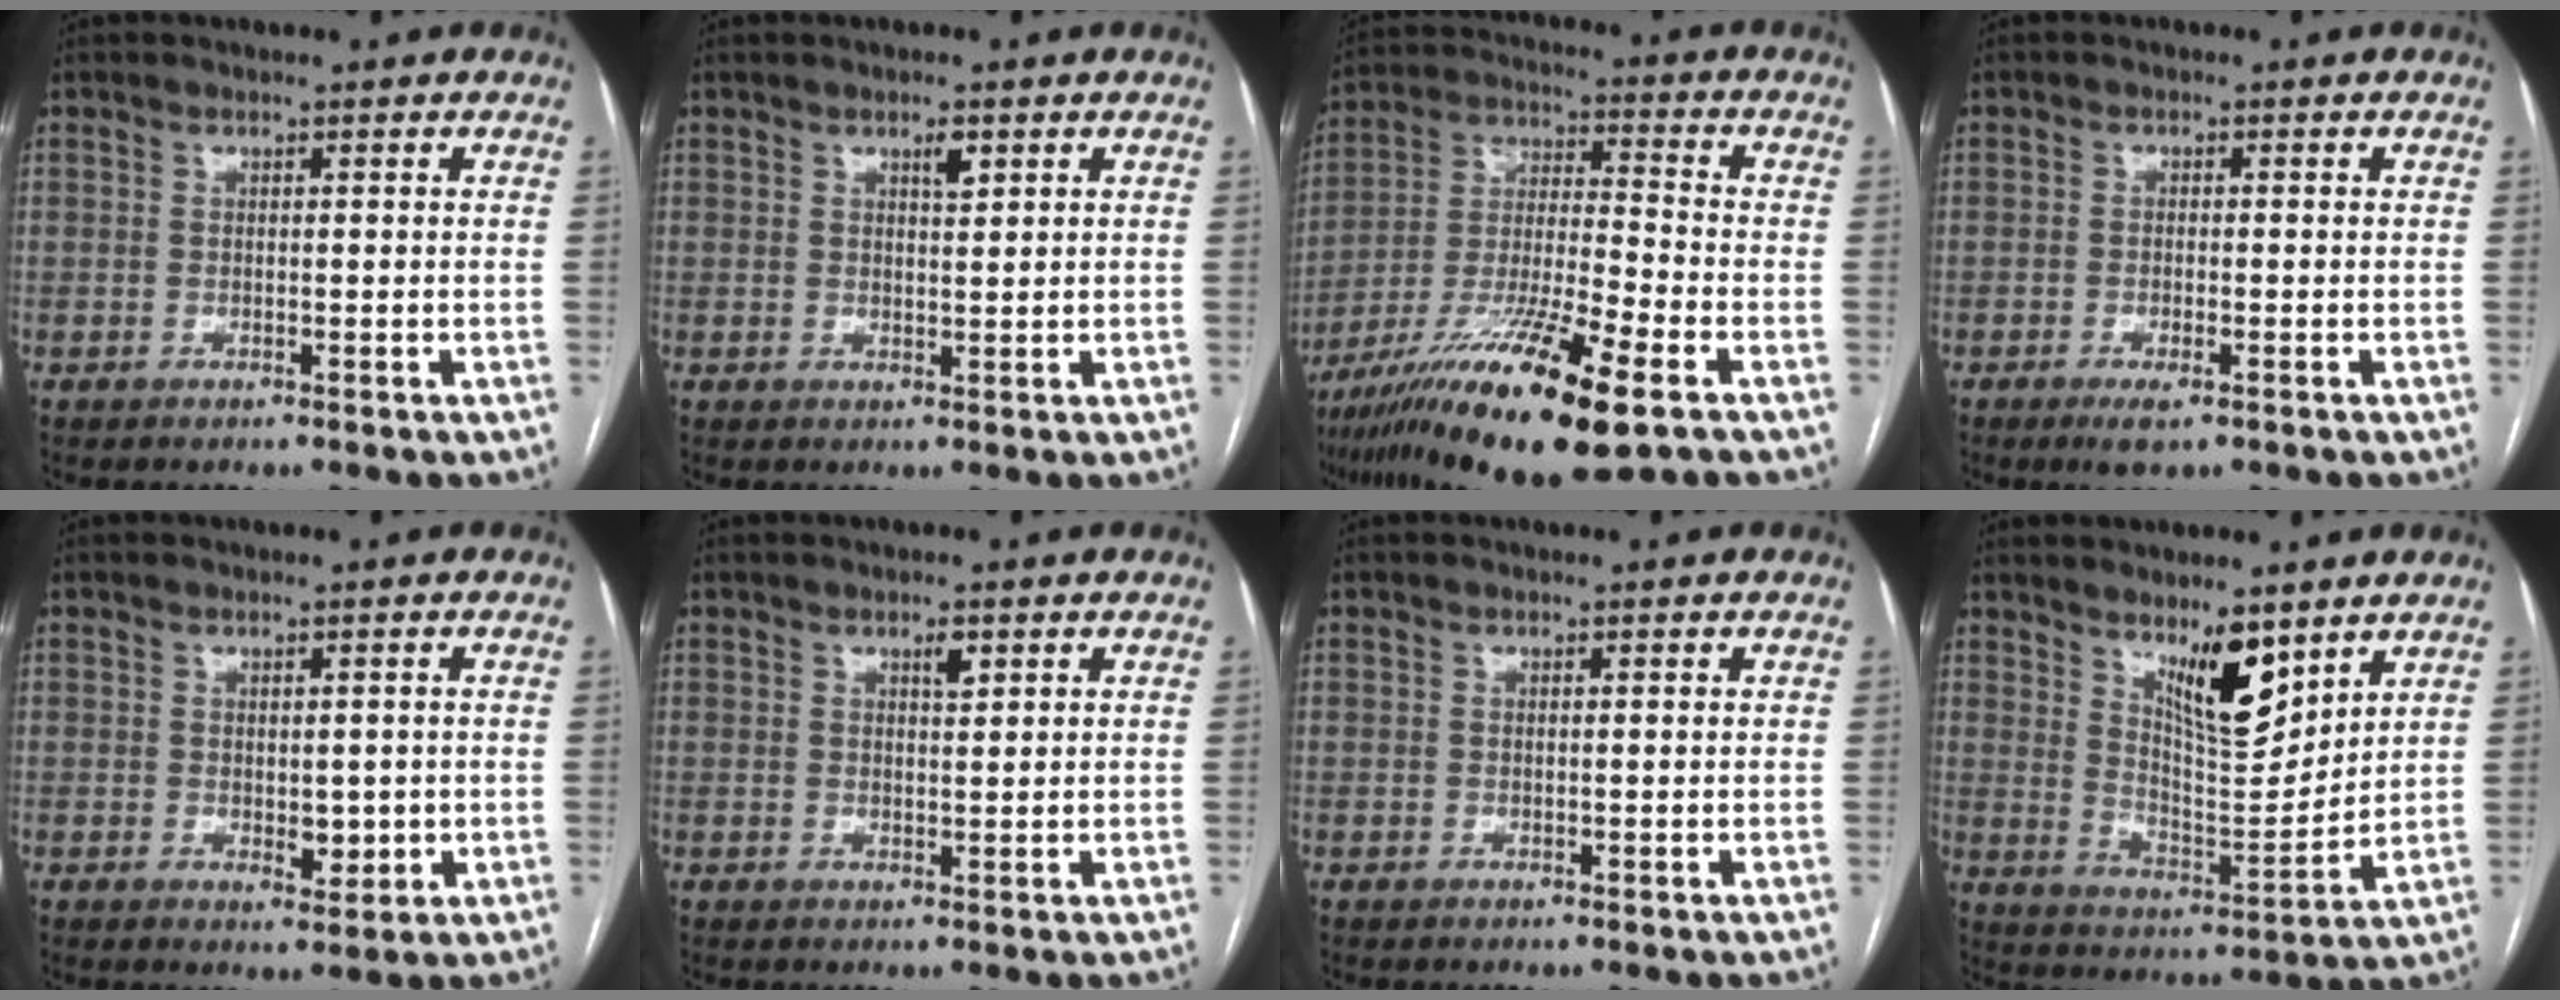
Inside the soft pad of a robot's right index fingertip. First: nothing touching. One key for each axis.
{"total": 2.0, "fx": 1.1, "fy": 0.5, "fz": 1.5, "tx": -0.027, "ty": -0.002, "tz": 0.018}
{"total": 19.1, "fx": -11.1, "fy": 1.5, "fz": 15.5, "tx": -0.285, "ty": -0.036, "tz": -0.194}
{"total": 3.4, "fx": -2.0, "fy": 0.8, "fz": 2.6, "tx": -0.049, "ty": -0.004, "tz": -0.030}
{"total": 3.1, "fx": -0.3, "fy": 1.8, "fz": 2.5, "tx": -0.030, "ty": -0.004, "tz": 0.004}
{"total": 1.8, "fx": 1.0, "fy": 0.5, "fz": 1.4, "tx": -0.023, "ty": -0.002, "tz": 0.015}
{"total": 0.0}
{"total": 9.8, "fx": 6.3, "fy": 2.5, "fz": 7.1, "tx": -0.126, "ty": -0.010, "tz": 0.116}